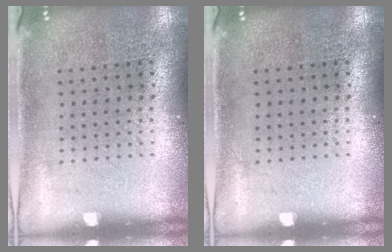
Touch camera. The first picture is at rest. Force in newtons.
{"total": 0.0}